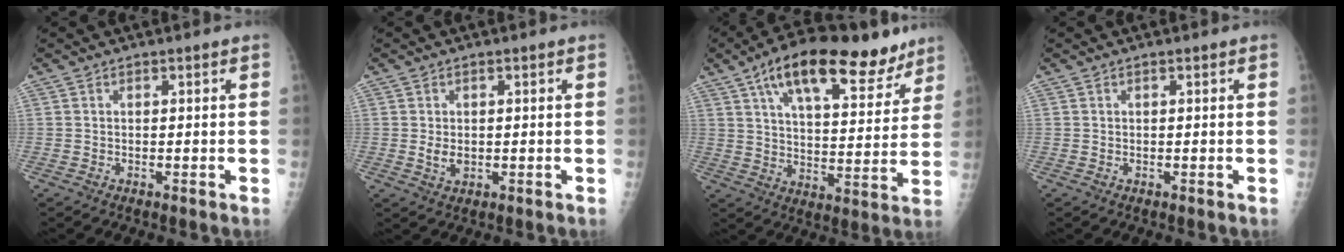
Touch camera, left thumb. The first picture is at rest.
{"total": 2.6, "force": [0.0, 1.7, 1.9], "torque": [-0.028, -0.005, 0.006]}
{"total": 22.2, "force": [14.3, 8.7, 14.5], "torque": [-0.187, -0.033, 0.221]}
{"total": 0.0}